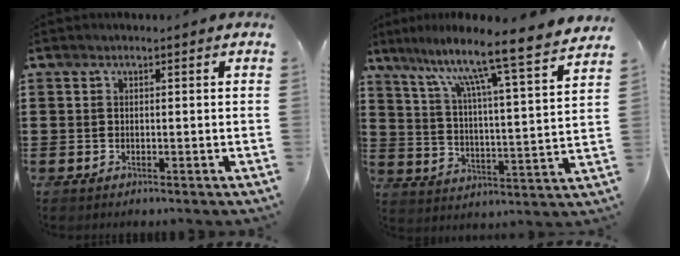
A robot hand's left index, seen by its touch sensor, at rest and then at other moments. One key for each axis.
{"total": 10.0, "fx": 8.3, "fy": -0.9, "fz": 5.6, "tx": -0.124, "ty": -0.071, "tz": 0.125}